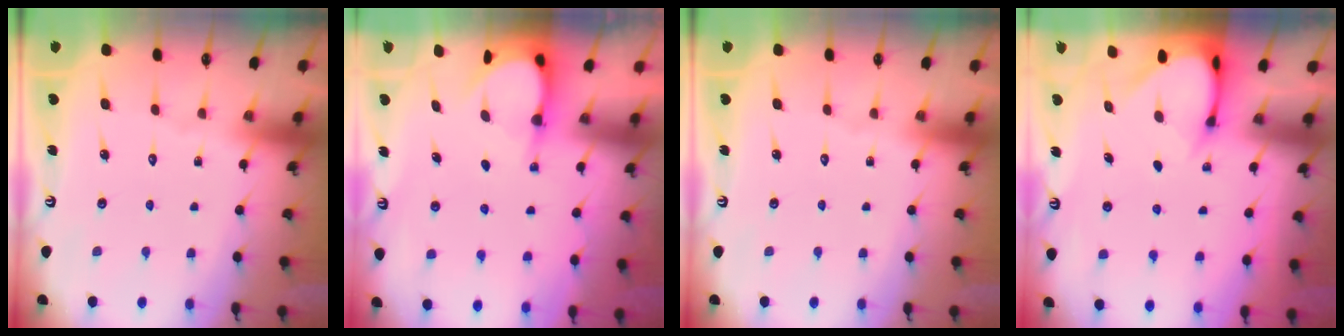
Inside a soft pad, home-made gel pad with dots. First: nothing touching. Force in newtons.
{"total": 4.0, "press": 4.0, "slide": 0.3}
{"total": 0.0}
{"total": 3.3, "press": 3.3, "slide": 0.2}